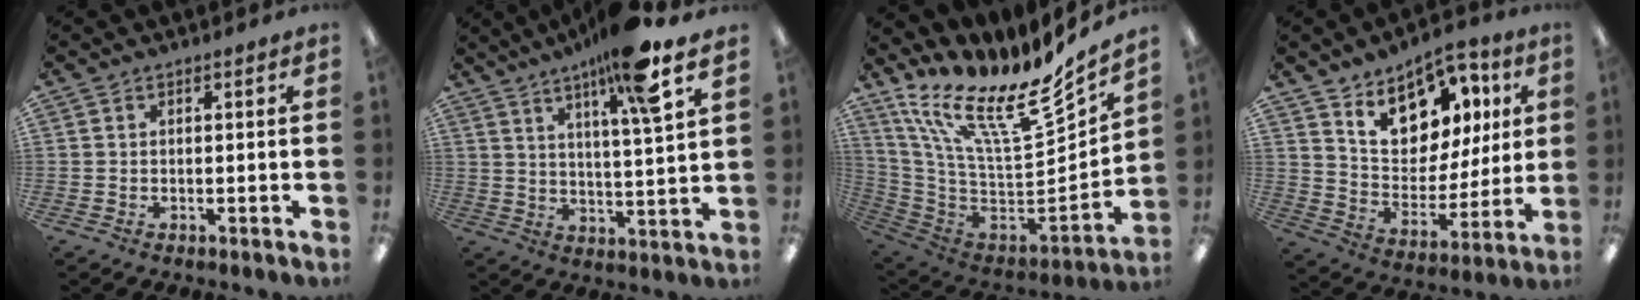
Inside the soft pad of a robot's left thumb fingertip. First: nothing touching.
{"total": 12.6, "force": [8.6, 0.9, 9.2], "torque": [-0.152, -0.038, 0.132]}
{"total": 19.7, "force": [11.4, 5.9, 14.9], "torque": [-0.242, -0.096, 0.189]}
{"total": 15.6, "force": [9.8, 10.0, 6.8], "torque": [-0.108, -0.055, 0.183]}